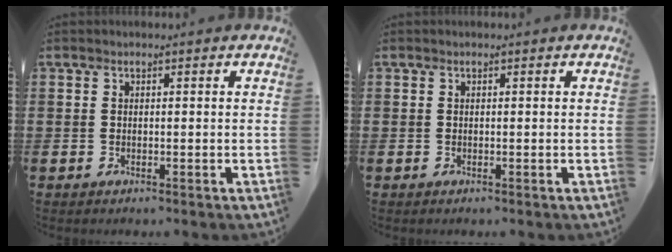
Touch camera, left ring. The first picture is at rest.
{"total": 0.0}